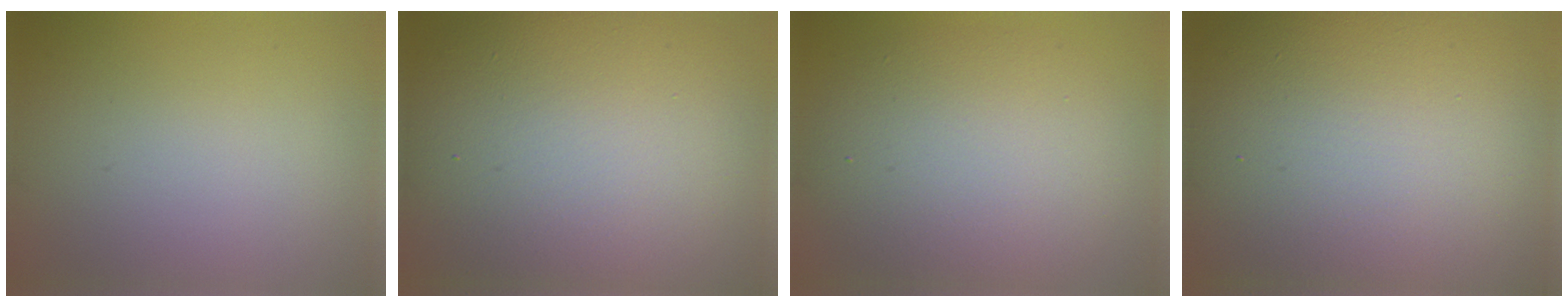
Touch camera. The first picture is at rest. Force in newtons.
{"total": 16.0, "press": 16.0, "slide": 1.3}
{"total": 7.8, "press": 7.8, "slide": 0.3}
{"total": 18.8, "press": 18.8, "slide": 0.9}